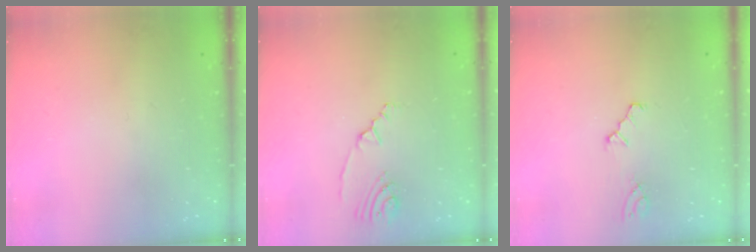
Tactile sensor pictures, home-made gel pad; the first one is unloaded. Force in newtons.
{"total": 2.4, "press": 2.0, "slide": 1.3}
{"total": 0.0}